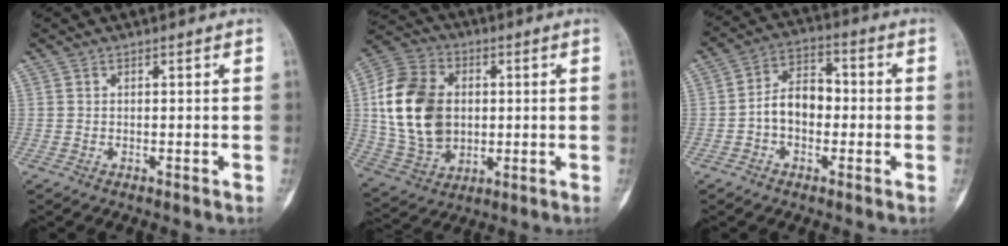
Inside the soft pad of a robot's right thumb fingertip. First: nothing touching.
{"total": 18.8, "force": [1.5, 13.5, 12.9], "torque": [-0.226, 0.007, 0.033]}
{"total": 8.6, "force": [-1.2, 5.8, 6.2], "torque": [-0.086, 0.033, -0.034]}